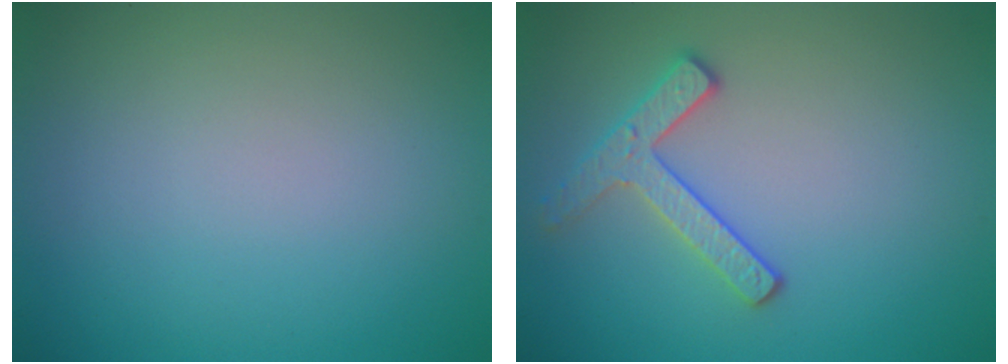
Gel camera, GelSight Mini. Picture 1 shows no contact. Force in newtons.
{"total": 2.5, "press": 2.4, "slide": 0.5}